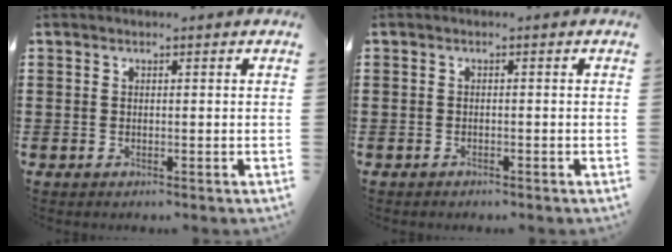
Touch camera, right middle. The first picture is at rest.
{"total": 0.6, "force": [-0.6, 0.2, 0.0], "torque": [0.000, 0.001, -0.014]}